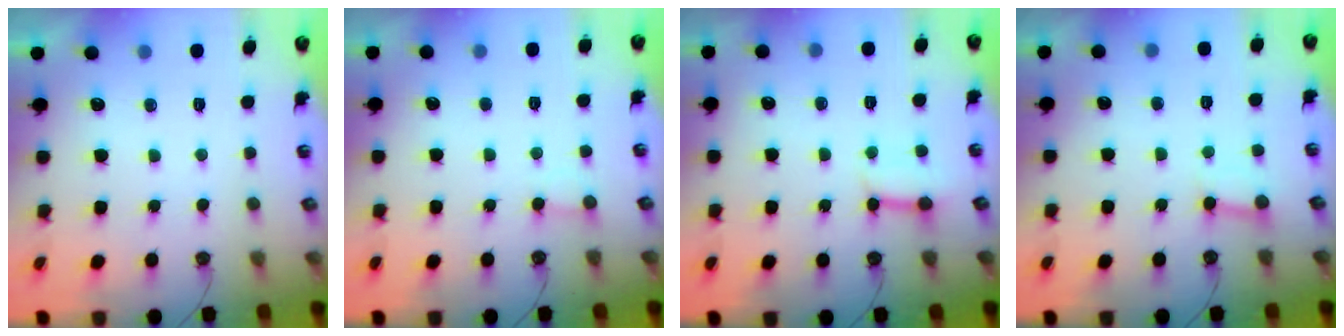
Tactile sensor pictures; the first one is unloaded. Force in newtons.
{"total": 3.1, "press": 3.1, "slide": 0.1}
{"total": 5.7, "press": 5.7, "slide": 0.7}
{"total": 2.7, "press": 2.7, "slide": 0.2}